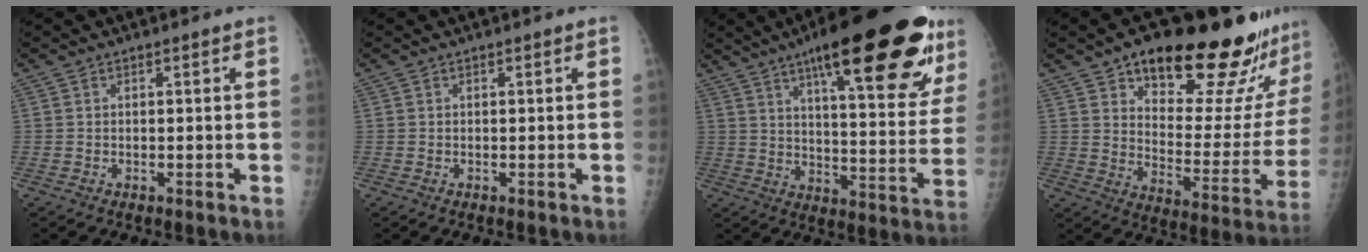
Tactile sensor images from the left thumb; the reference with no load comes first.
{"total": 0.0}
{"total": 29.2, "force": [17.0, 7.5, 22.4], "torque": [-0.277, -0.047, 0.241]}
{"total": 25.1, "force": [18.6, 7.9, 15.0], "torque": [-0.160, -0.098, 0.256]}